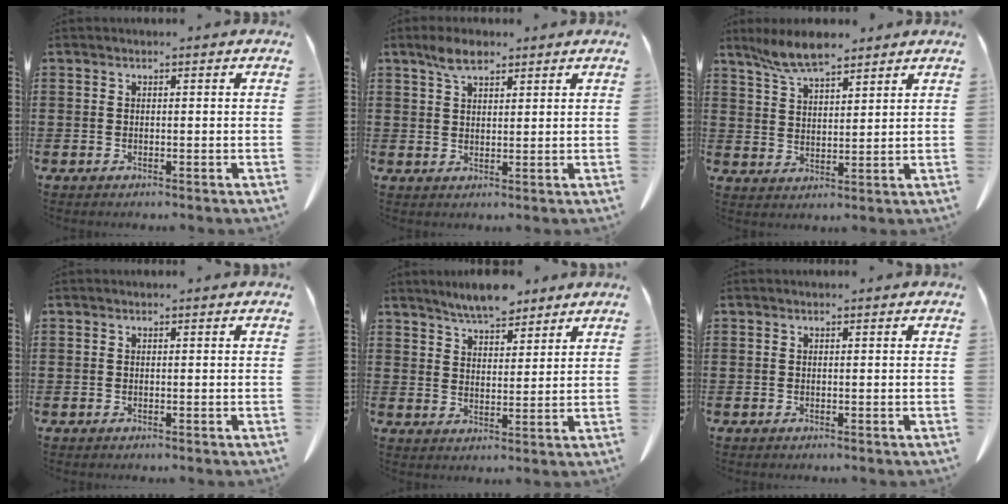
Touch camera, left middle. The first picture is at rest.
{"total": 4.0, "force": [2.9, 1.5, 2.3], "torque": [-0.052, 0.002, 0.055]}
{"total": 6.7, "force": [5.6, 1.6, 3.4], "torque": [-0.081, -0.009, 0.106]}
{"total": 0.0}
{"total": 5.4, "force": [5.1, 1.2, 0.9], "torque": [-0.037, -0.014, 0.098]}
{"total": 0.0}